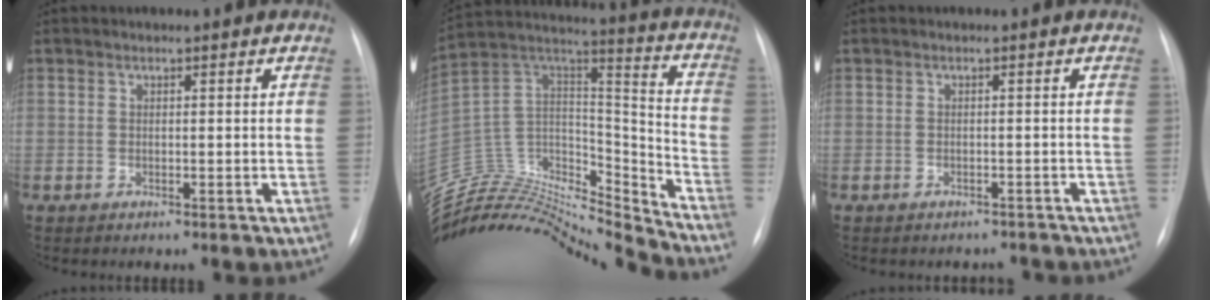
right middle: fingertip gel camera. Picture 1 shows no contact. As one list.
[{"total": 27.2, "force": [-26.5, 2.9, 5.5], "torque": [-0.130, 0.038, -0.434]}, {"total": 3.3, "force": [-3.1, 1.3, 0.2], "torque": [0.000, 0.004, -0.035]}]